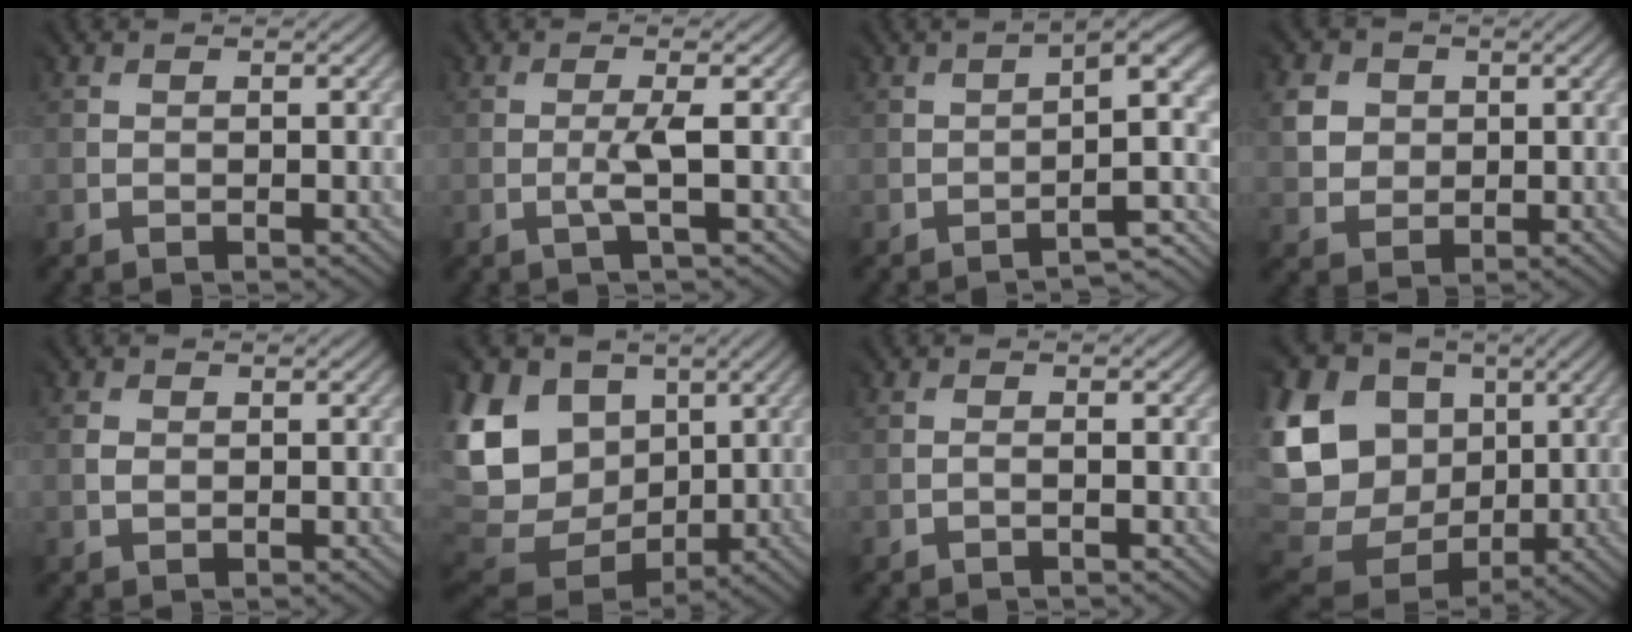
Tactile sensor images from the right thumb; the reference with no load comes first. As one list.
[{"total": 1.4, "force": [-0.5, -0.7, 1.2], "torque": [-0.025, 0.003, -0.016]}, {"total": 6.0, "force": [-3.6, 0.7, 4.8], "torque": [-0.050, 0.009, -0.054]}, {"total": 3.5, "force": [1.4, 3.2, 0.0], "torque": [-0.022, 0.001, 0.020]}, {"total": 0.9, "force": [0.2, 0.9, 0.0], "torque": [0.000, -0.003, 0.005]}, {"total": 15.7, "force": [3.2, 13.3, 7.8], "torque": [-0.238, -0.001, 0.091]}, {"total": 0.7, "force": [-0.3, -0.5, -0.3], "torque": [0.005, 0.000, -0.006]}, {"total": 17.2, "force": [2.9, 14.7, 8.5], "torque": [-0.240, -0.003, 0.086]}]